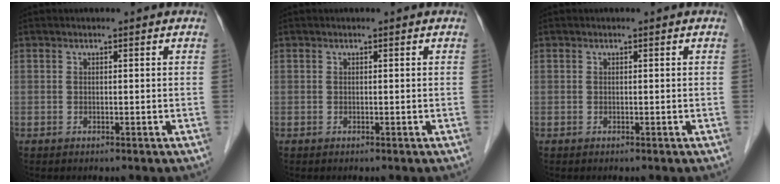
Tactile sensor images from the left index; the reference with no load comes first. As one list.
[{"total": 0.0}, {"total": 0.0}]